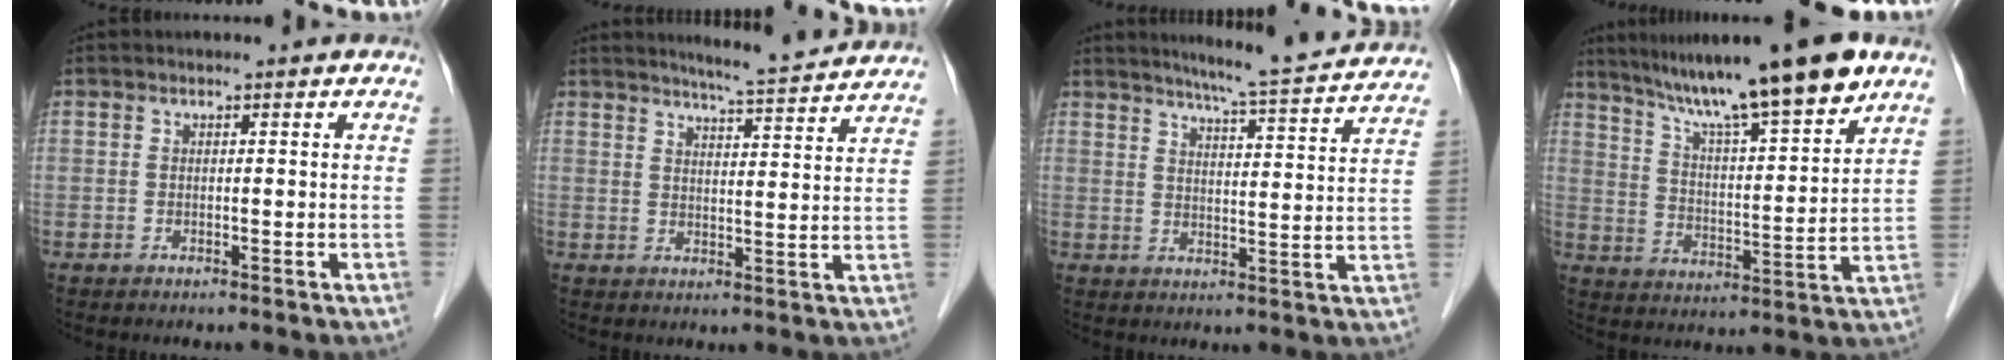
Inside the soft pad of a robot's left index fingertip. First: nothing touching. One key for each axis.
{"total": 9.8, "fx": 9.2, "fy": -0.6, "fz": 3.2, "tx": -0.061, "ty": 0.001, "tz": 0.118}
{"total": 13.9, "fx": 12.9, "fy": -0.4, "fz": 5.3, "tx": -0.086, "ty": -0.015, "tz": 0.160}
{"total": 17.0, "fx": 13.0, "fy": 0.5, "fz": 10.9, "tx": -0.175, "ty": 0.011, "tz": 0.212}